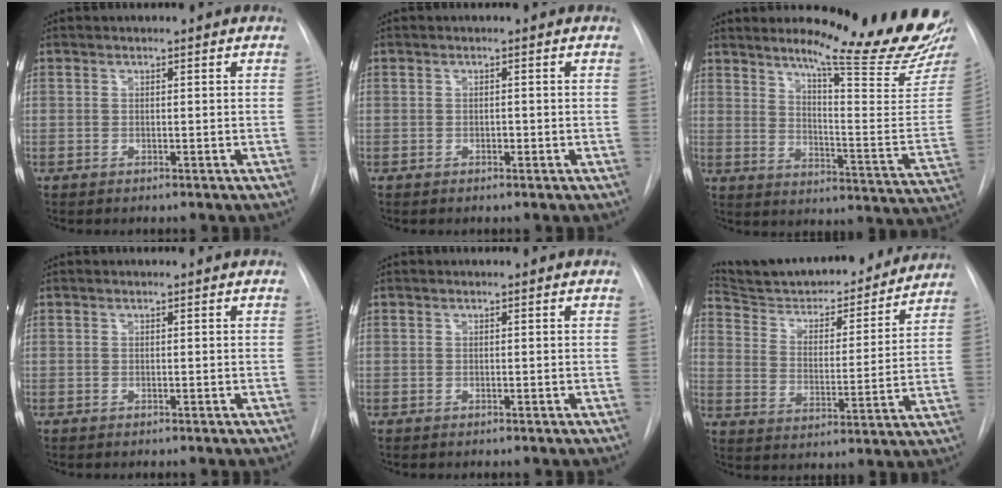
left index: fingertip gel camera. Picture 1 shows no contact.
{"total": 0.5, "force": [-0.2, 0.3, 0.4], "torque": [-0.004, 0.002, -0.004]}
{"total": 19.8, "force": [17.3, -0.7, 9.6], "torque": [-0.136, -0.108, 0.223]}
{"total": 0.0}
{"total": 0.0}
{"total": 22.9, "force": [21.3, 4.6, 7.1], "torque": [-0.106, -0.016, 0.303]}